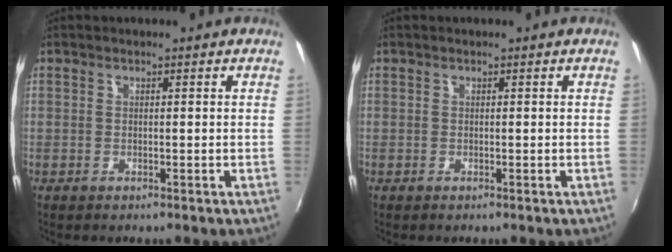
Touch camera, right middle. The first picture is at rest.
{"total": 0.0}